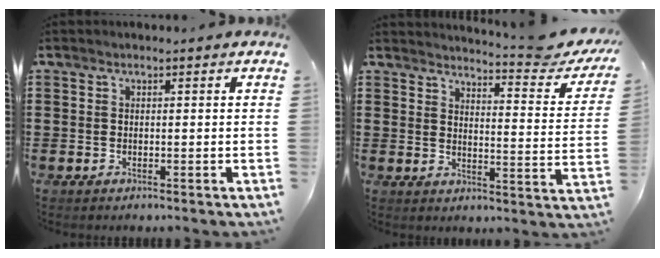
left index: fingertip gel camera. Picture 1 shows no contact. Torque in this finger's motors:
{"motor_torque": [-0.39, -1.75, 0.52, 0.02]}